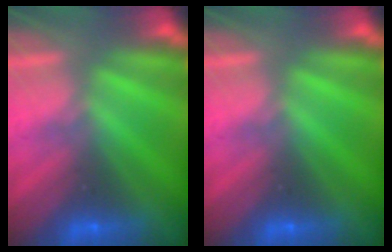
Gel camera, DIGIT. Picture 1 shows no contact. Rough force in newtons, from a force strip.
{"total": 0.0}